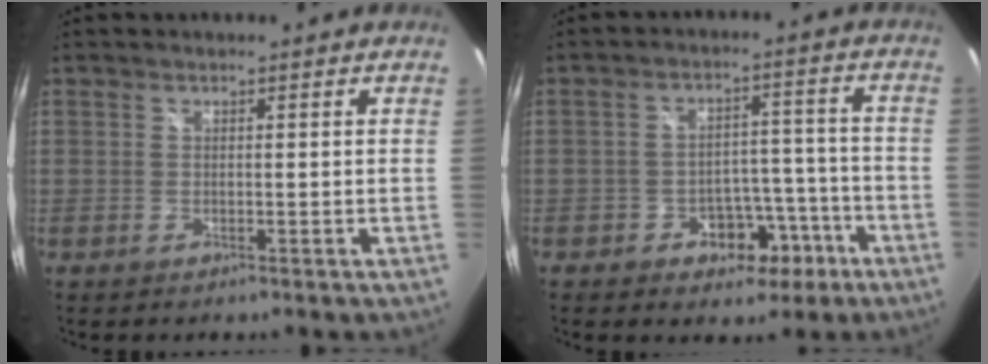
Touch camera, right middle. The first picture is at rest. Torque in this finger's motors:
{"motor_torque": [0.69, -0.43, 0.10, 0.04]}